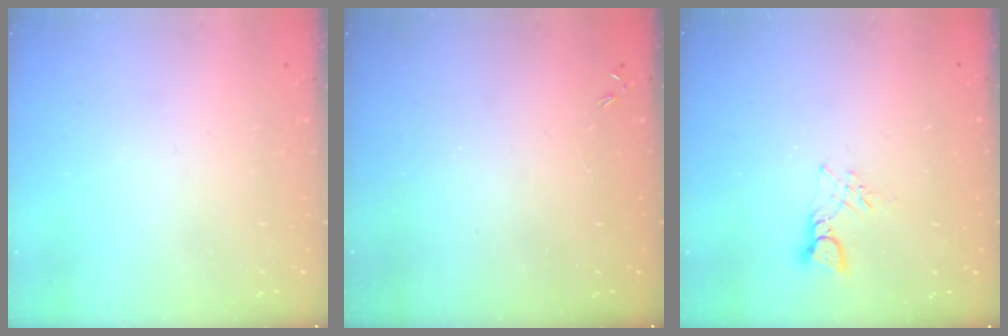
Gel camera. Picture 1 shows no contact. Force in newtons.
{"total": 0.0}
{"total": 4.0, "press": 4.0, "slide": 0.2}